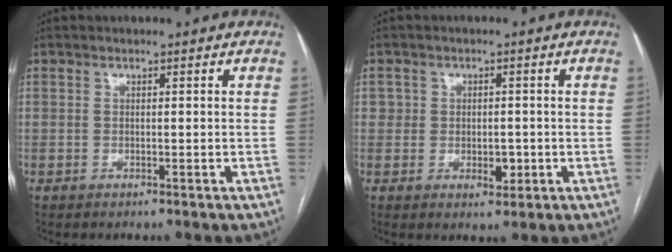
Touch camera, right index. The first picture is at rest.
{"total": 3.4, "force": [-0.5, 2.7, 2.0], "torque": [-0.018, 0.006, -0.001]}